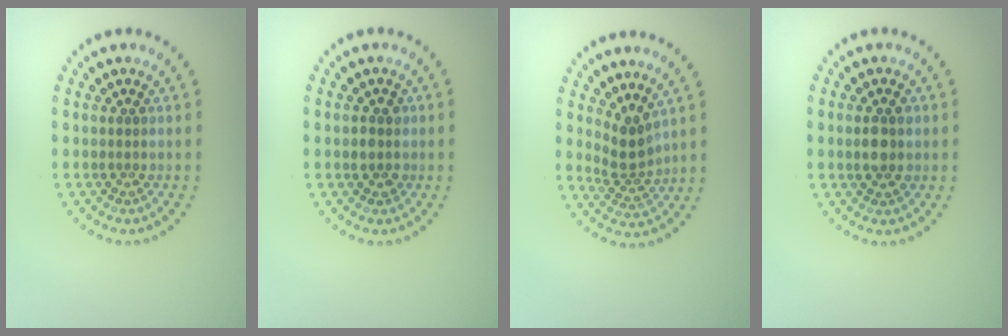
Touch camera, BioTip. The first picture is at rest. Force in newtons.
{"total": 1.5, "press": 1.4, "slide": 0.5}
{"total": 2.6, "press": 1.8, "slide": 1.8}
{"total": 2.5, "press": 2.5, "slide": 0.3}